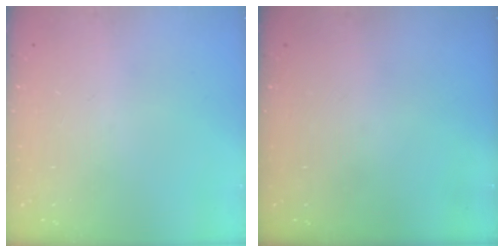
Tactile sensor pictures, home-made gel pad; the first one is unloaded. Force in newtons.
{"total": 0.0}